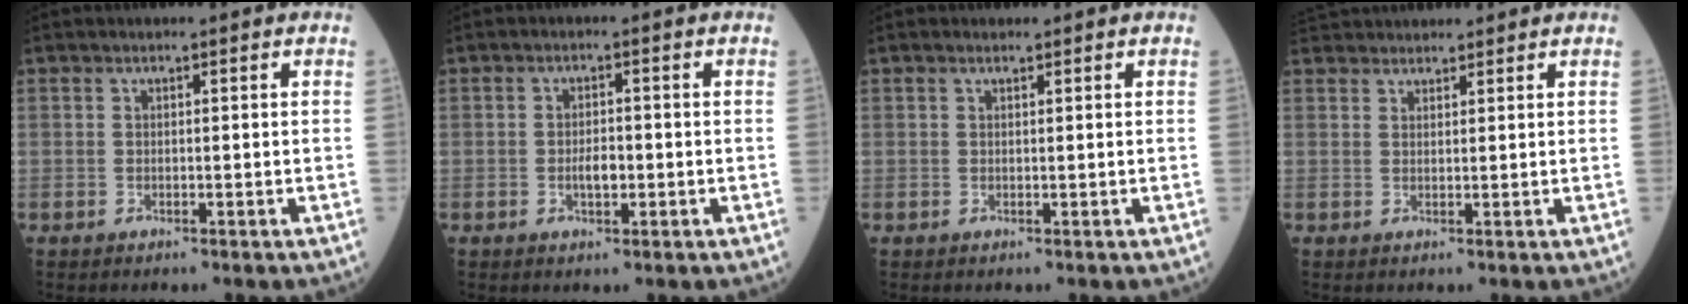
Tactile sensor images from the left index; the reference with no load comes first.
{"total": 2.5, "force": [-0.6, 1.1, 2.2], "torque": [-0.041, 0.002, -0.008]}
{"total": 0.8, "force": [0.6, 0.2, 0.4], "torque": [-0.014, 0.007, 0.012]}
{"total": 6.8, "force": [6.4, 1.5, 1.6], "torque": [-0.025, 0.038, 0.103]}